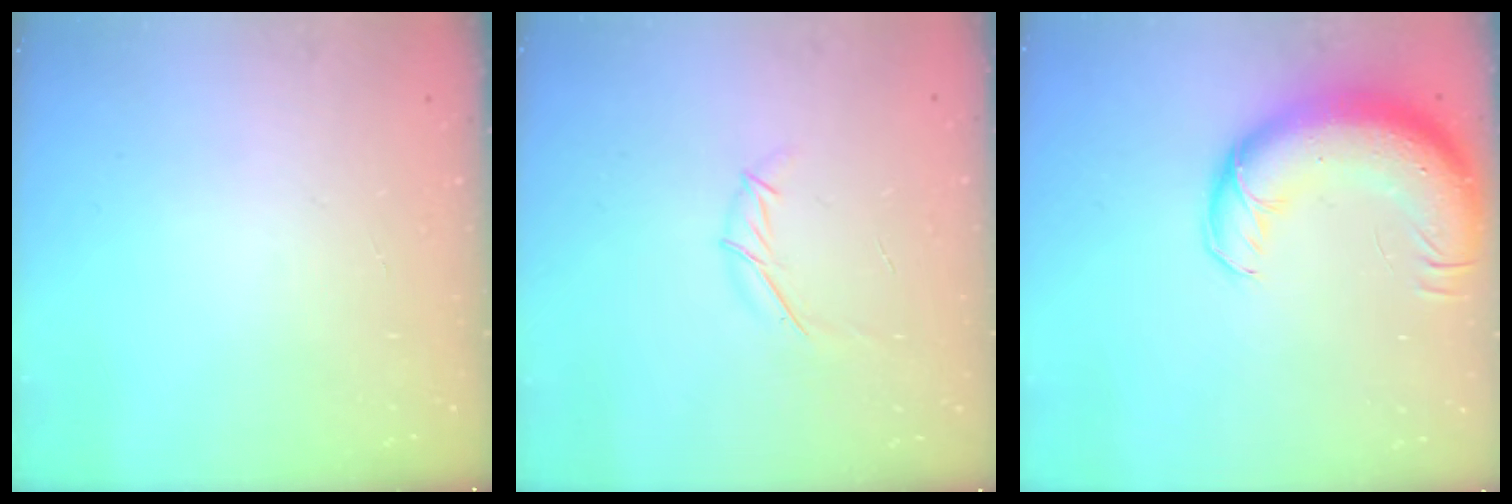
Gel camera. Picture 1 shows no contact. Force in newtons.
{"total": 5.6, "press": 5.5, "slide": 0.6}
{"total": 16.9, "press": 16.5, "slide": 3.9}